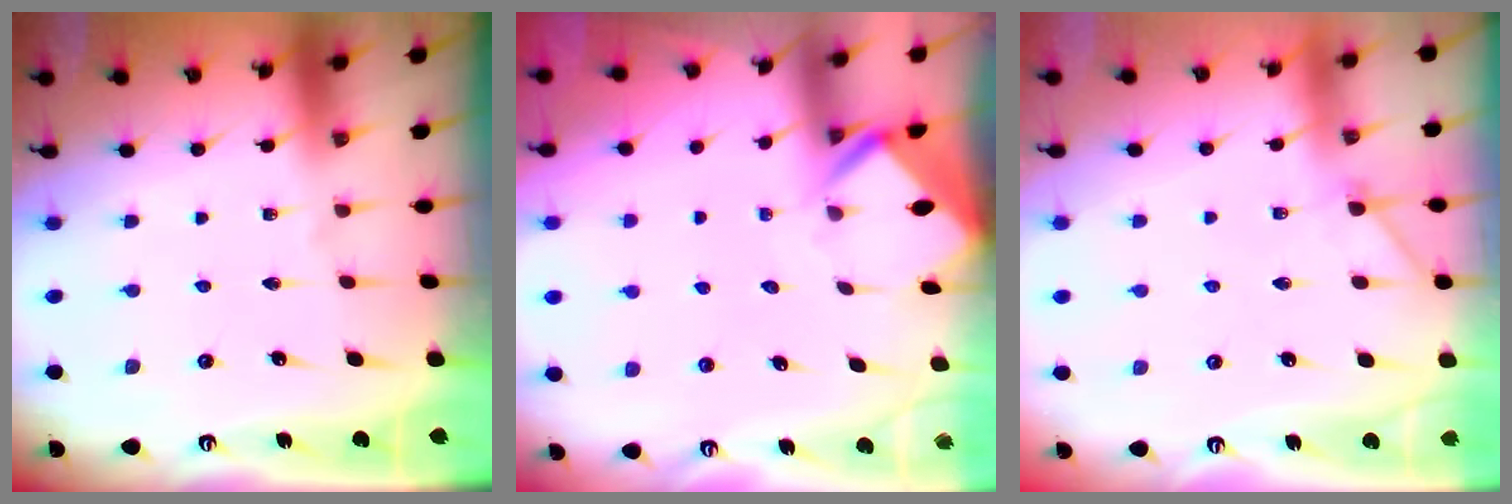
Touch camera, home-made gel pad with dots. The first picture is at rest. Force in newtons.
{"total": 3.3, "press": 3.3, "slide": 0.3}
{"total": 3.9, "press": 3.8, "slide": 0.6}